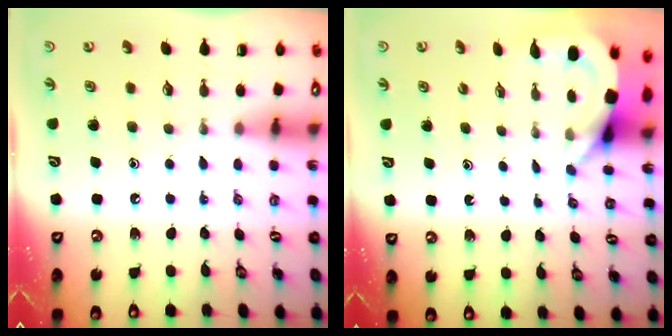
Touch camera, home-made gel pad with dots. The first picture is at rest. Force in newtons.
{"total": 3.9, "press": 3.9, "slide": 0.3}